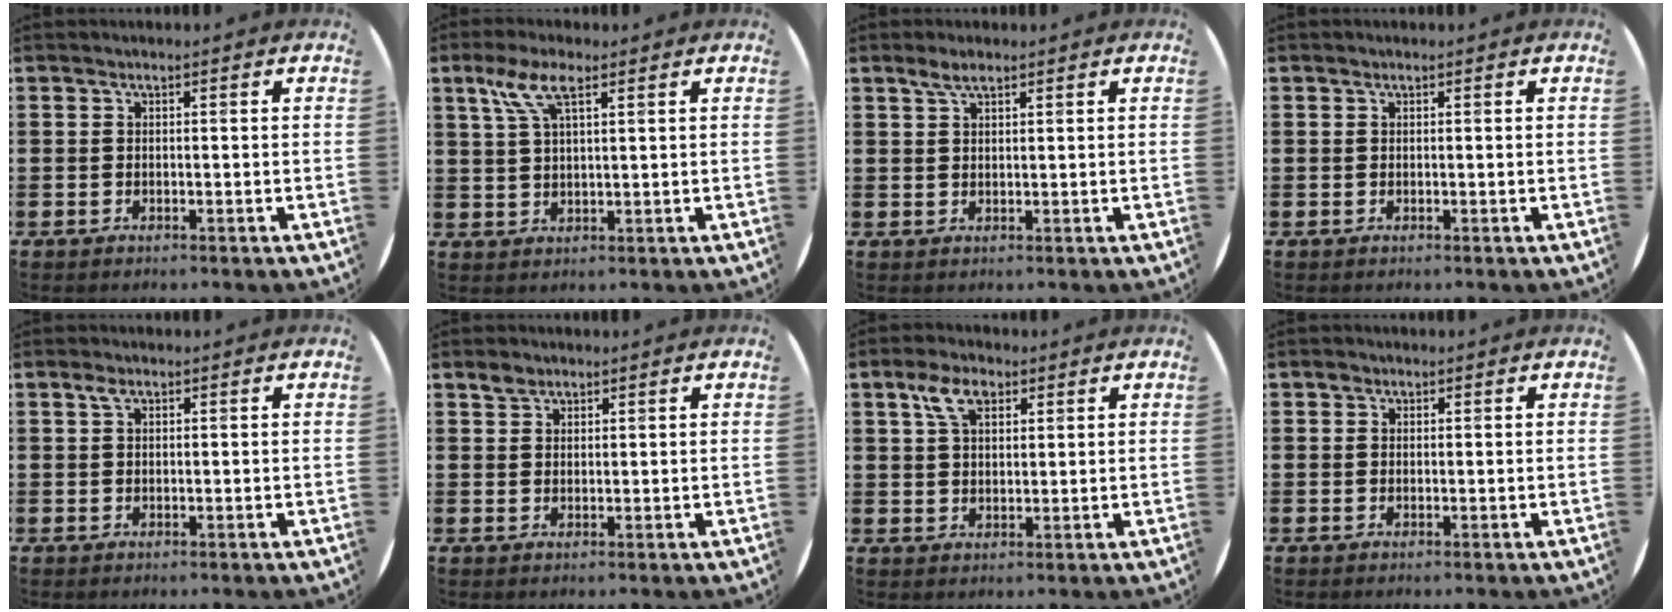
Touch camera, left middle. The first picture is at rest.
{"total": 5.5, "force": [3.1, 1.7, 4.3], "torque": [-0.093, 0.010, 0.054]}
{"total": 2.3, "force": [1.7, 0.7, 1.3], "torque": [-0.020, 0.002, 0.029]}
{"total": 0.0}
{"total": 1.3, "force": [0.6, 0.7, 0.8], "torque": [-0.010, 0.002, 0.009]}
{"total": 1.9, "force": [1.6, 1.0, 0.4], "torque": [-0.001, 0.000, 0.029]}
{"total": 4.9, "force": [2.9, 2.6, 3.0], "torque": [-0.060, 0.007, 0.051]}
{"total": 0.8, "force": [0.6, 0.5, 0.1], "torque": [0.006, 0.000, 0.010]}